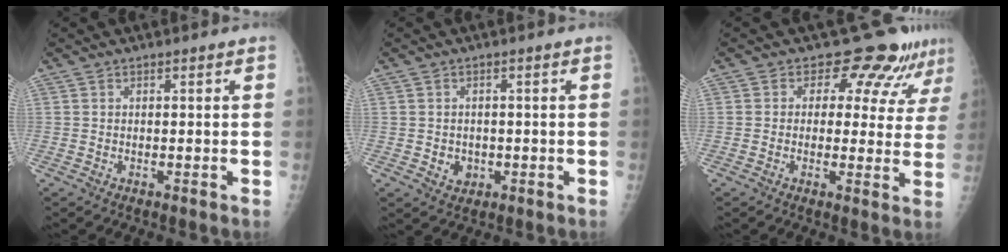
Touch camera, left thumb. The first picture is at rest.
{"total": 2.9, "force": [-0.5, 2.6, 1.2], "torque": [-0.007, 0.002, 0.000]}
{"total": 9.4, "force": [7.5, 4.5, 3.3], "torque": [0.003, -0.042, 0.076]}